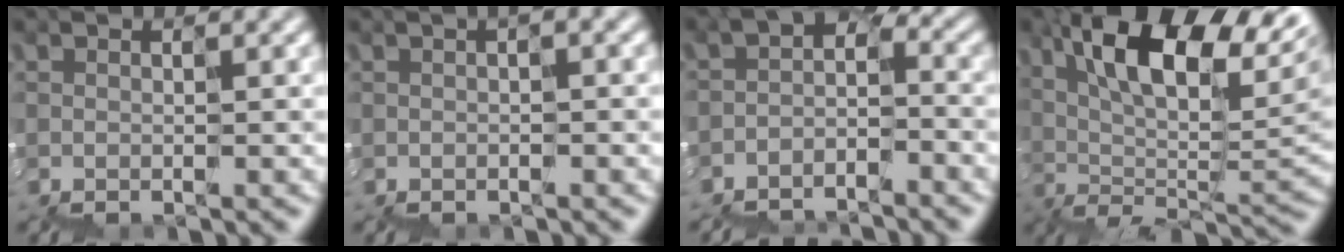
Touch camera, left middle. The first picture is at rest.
{"total": 1.6, "force": [0.1, 0.5, 1.5], "torque": [-0.015, 0.006, 0.004]}
{"total": 4.2, "force": [-3.6, 1.7, 1.4], "torque": [-0.042, -0.006, -0.058]}
{"total": 12.9, "force": [4.9, 5.9, 10.3], "torque": [-0.177, 0.024, 0.081]}